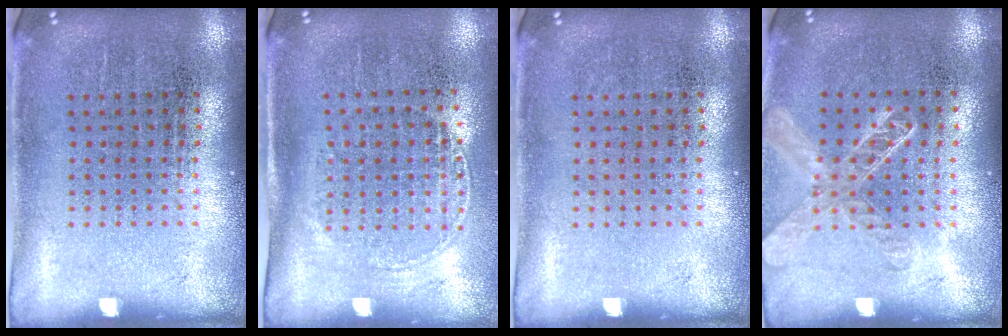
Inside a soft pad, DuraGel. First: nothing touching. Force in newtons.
{"total": 1.5, "press": 1.2, "slide": 0.8}
{"total": 0.0}
{"total": 1.4, "press": 1.3, "slide": 0.5}